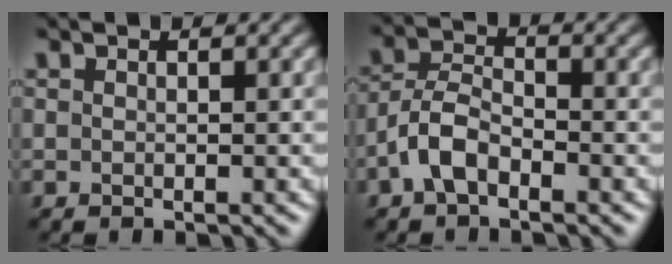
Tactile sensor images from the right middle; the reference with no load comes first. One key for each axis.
{"total": 3.6, "fx": -2.0, "fy": 1.8, "fz": 2.4, "tx": -0.047, "ty": 0.012, "tz": -0.048}